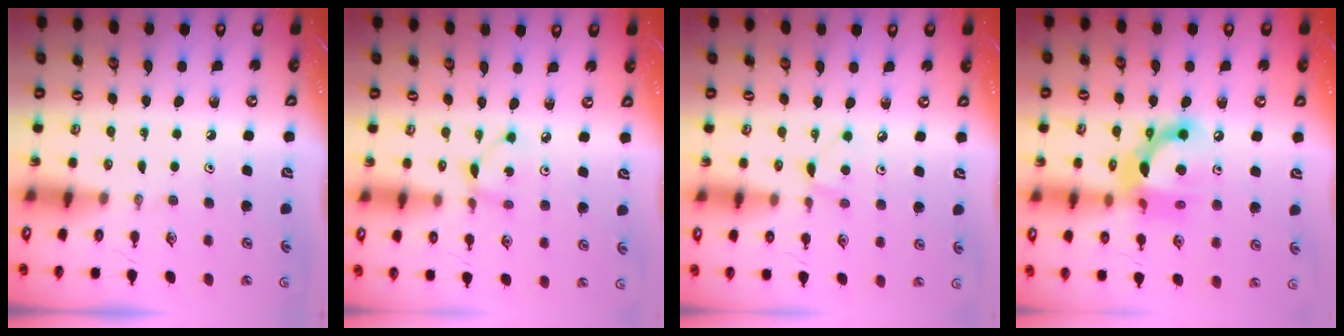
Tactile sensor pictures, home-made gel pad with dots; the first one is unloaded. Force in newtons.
{"total": 2.8, "press": 2.8, "slide": 0.2}
{"total": 5.7, "press": 5.7, "slide": 0.5}
{"total": 13.9, "press": 13.9, "slide": 0.8}